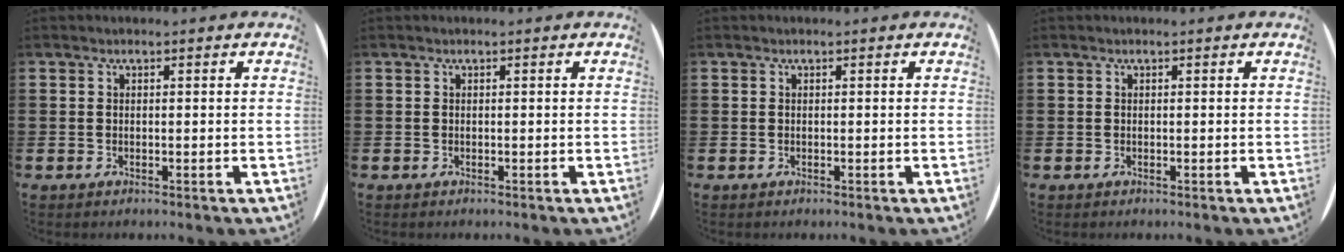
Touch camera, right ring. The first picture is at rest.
{"total": 0.0}
{"total": 0.0}
{"total": 0.0}